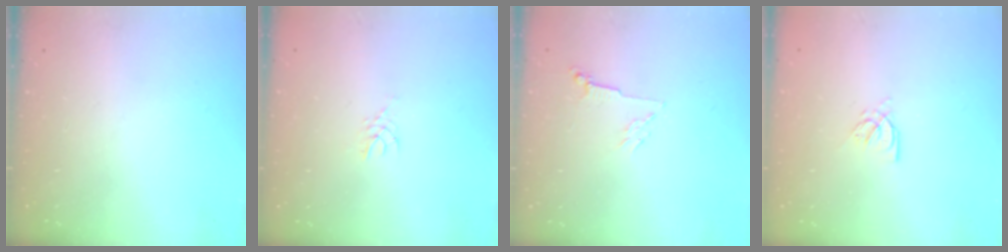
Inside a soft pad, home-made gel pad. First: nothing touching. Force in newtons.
{"total": 3.3, "press": 3.3, "slide": 0.4}
{"total": 2.8, "press": 2.7, "slide": 0.6}
{"total": 4.2, "press": 4.2, "slide": 0.2}